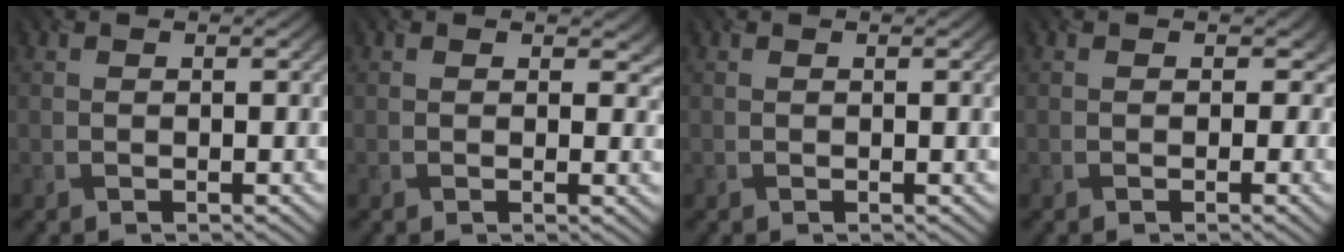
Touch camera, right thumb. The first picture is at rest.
{"total": 1.8, "force": [0.6, 1.5, 0.8], "torque": [-0.010, -0.008, 0.009]}
{"total": 0.9, "force": [0.2, 0.2, 0.8], "torque": [-0.011, 0.001, 0.003]}
{"total": 2.2, "force": [-0.6, 2.0, 0.6], "torque": [-0.009, -0.015, -0.008]}